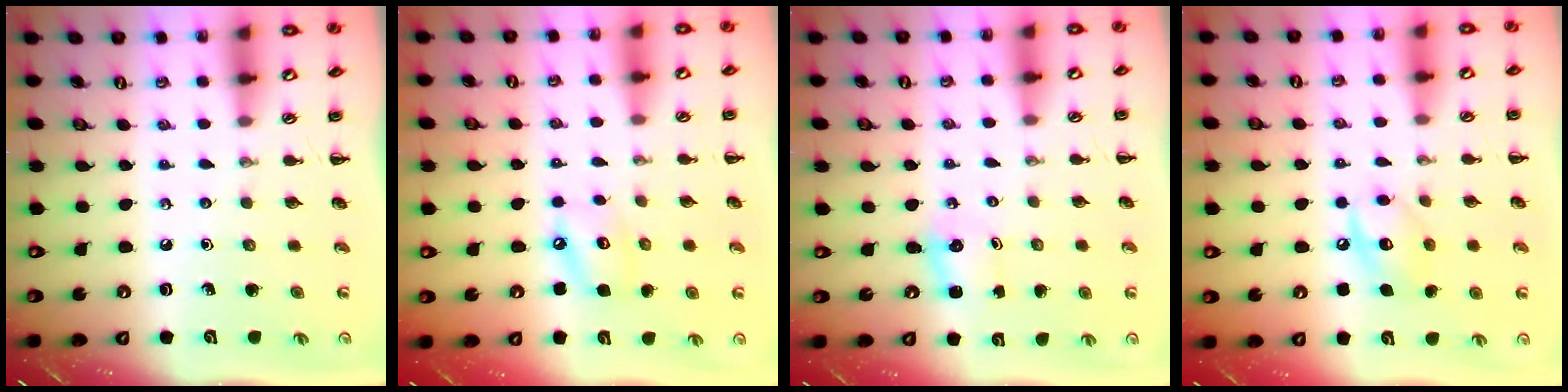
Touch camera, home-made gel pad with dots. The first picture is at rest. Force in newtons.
{"total": 6.9, "press": 6.8, "slide": 0.7}
{"total": 2.0, "press": 1.9, "slide": 0.7}
{"total": 10.0, "press": 9.9, "slide": 0.8}